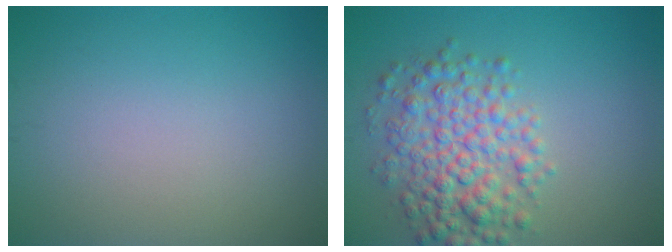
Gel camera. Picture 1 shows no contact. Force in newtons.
{"total": 5.8, "press": 5.8, "slide": 0.0}